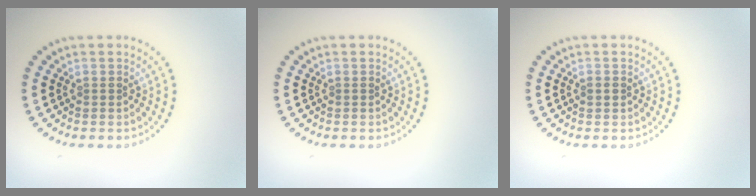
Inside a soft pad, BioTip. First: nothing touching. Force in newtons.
{"total": 0.0}
{"total": 0.8, "press": 0.8, "slide": 0.0}